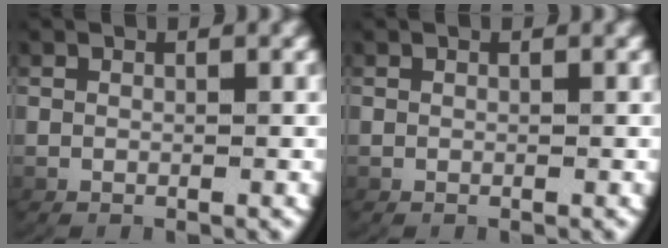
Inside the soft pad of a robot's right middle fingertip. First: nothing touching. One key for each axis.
{"total": 0.0}